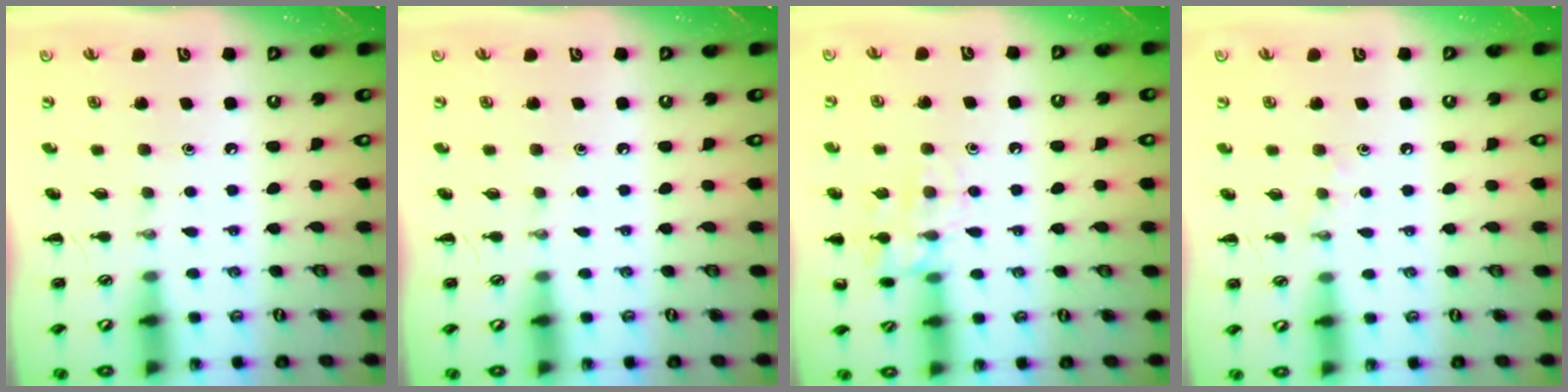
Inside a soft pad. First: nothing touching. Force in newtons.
{"total": 0.0}
{"total": 10.9, "press": 10.9, "slide": 0.8}
{"total": 3.5, "press": 3.4, "slide": 0.9}